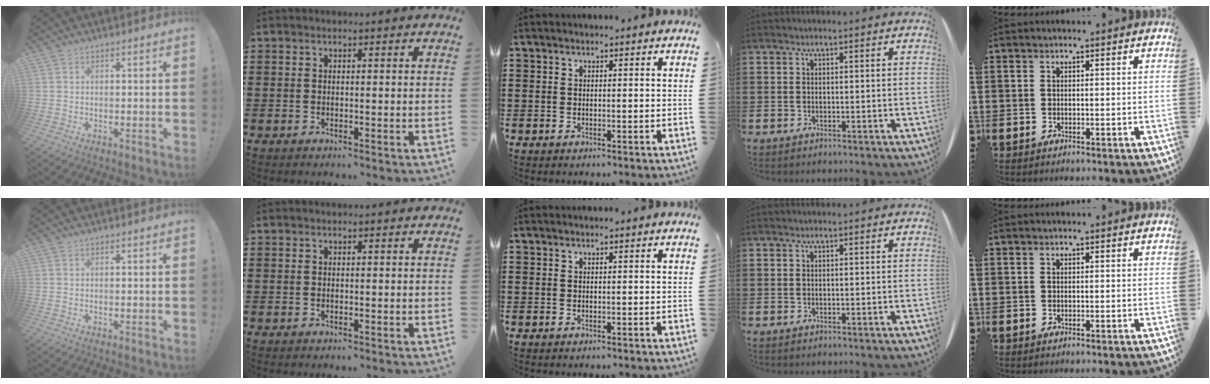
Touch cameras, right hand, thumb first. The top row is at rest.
{}